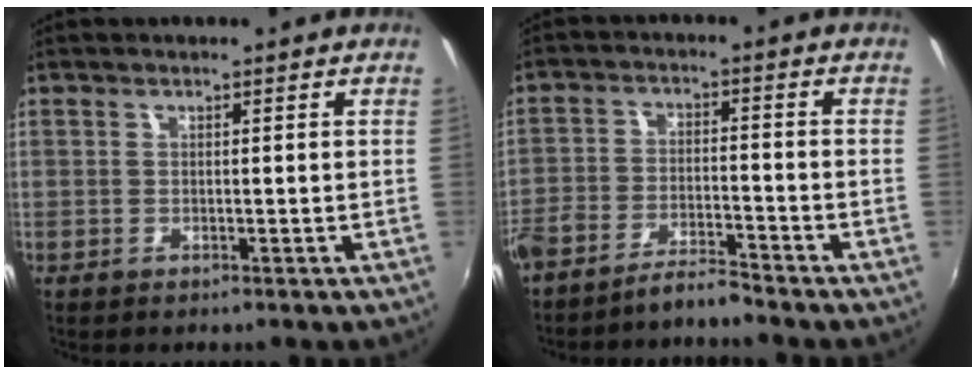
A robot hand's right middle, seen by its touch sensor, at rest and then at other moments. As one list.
[{"total": 5.4, "force": [-5.1, 0.4, 1.9], "torque": [-0.058, 0.003, -0.098]}]